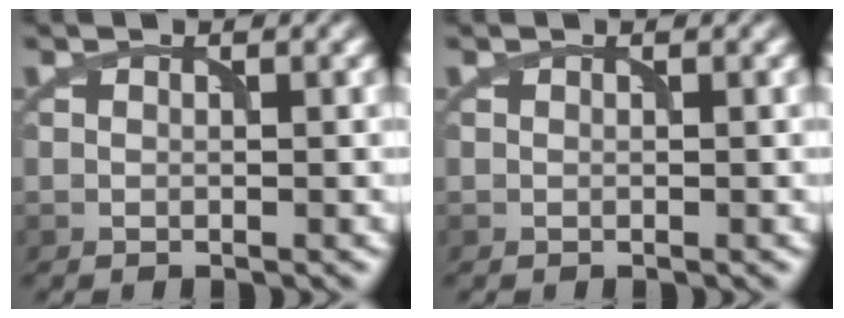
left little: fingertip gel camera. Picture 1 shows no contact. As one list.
[{"total": 0.0}]